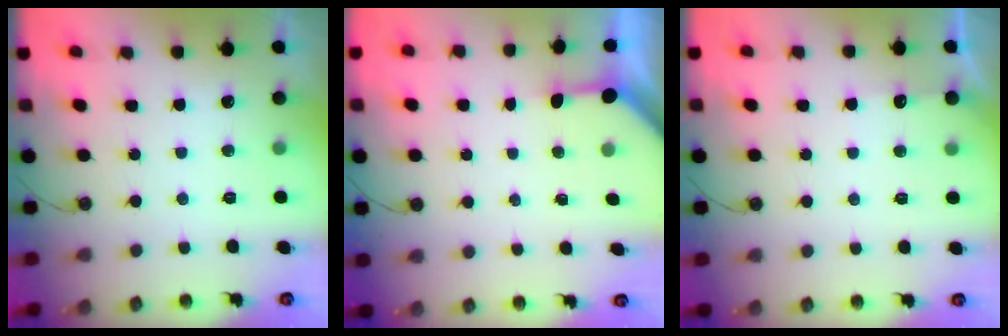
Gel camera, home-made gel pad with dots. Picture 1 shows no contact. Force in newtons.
{"total": 3.3, "press": 3.2, "slide": 0.4}
{"total": 4.3, "press": 4.3, "slide": 0.7}